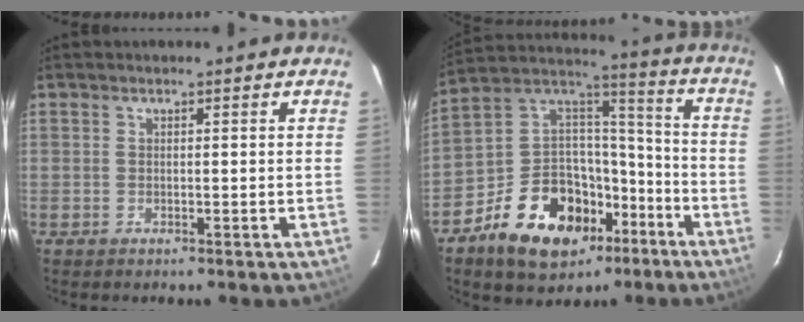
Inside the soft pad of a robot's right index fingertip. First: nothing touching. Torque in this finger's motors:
{"motor_torque": [1.23, -0.91, 0.60, 0.05]}